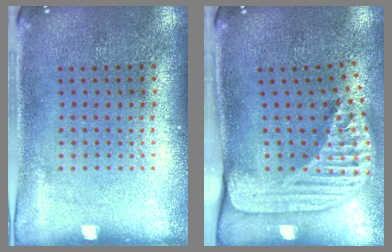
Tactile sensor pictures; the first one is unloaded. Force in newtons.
{"total": 2.5, "press": 1.8, "slide": 1.8}